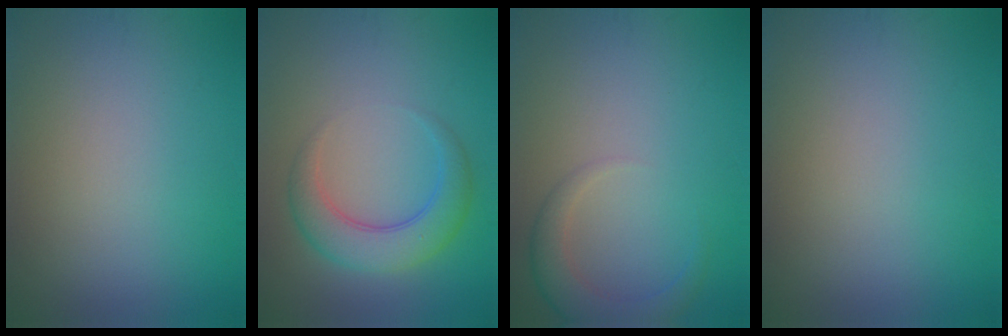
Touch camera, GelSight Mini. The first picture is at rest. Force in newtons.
{"total": 4.5, "press": 4.5, "slide": 0.2}
{"total": 2.8, "press": 2.8, "slide": 0.3}
{"total": 0.0}